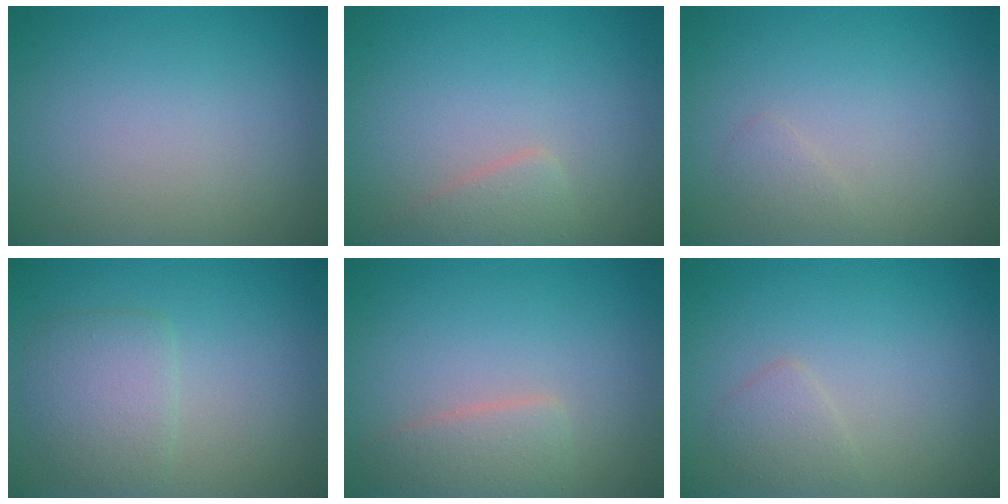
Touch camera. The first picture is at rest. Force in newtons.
{"total": 1.7, "press": 1.7, "slide": 0.2}
{"total": 0.8, "press": 0.8, "slide": 0.0}
{"total": 3.1, "press": 3.1, "slide": 0.3}
{"total": 2.5, "press": 2.5, "slide": 0.1}
{"total": 1.5, "press": 1.5, "slide": 0.1}